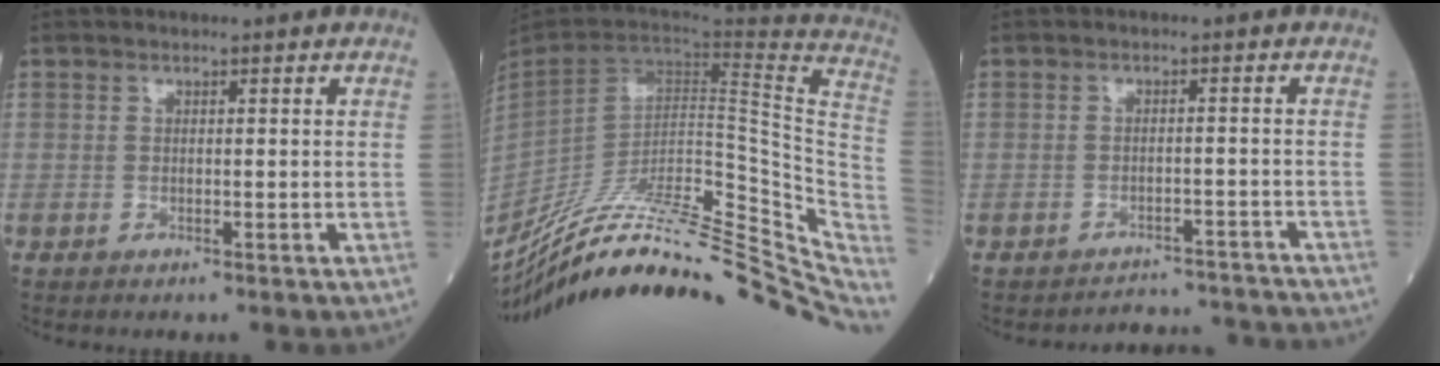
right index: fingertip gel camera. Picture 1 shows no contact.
{"total": 34.0, "force": [-27.4, 6.7, 18.9], "torque": [-0.196, -0.023, -0.390]}
{"total": 6.3, "force": [-6.1, 0.6, -1.6], "torque": [0.026, 0.024, -0.072]}